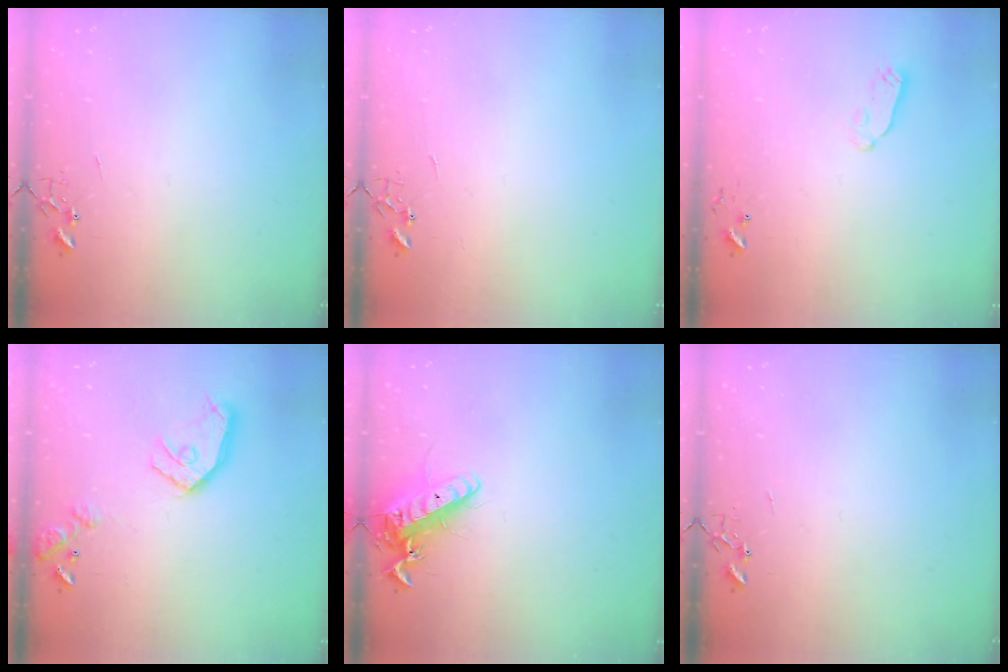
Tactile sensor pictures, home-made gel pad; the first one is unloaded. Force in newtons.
{"total": 0.0}
{"total": 5.6, "press": 5.6, "slide": 0.3}
{"total": 14.7, "press": 14.6, "slide": 1.6}
{"total": 15.4, "press": 15.1, "slide": 2.8}
{"total": 0.0}